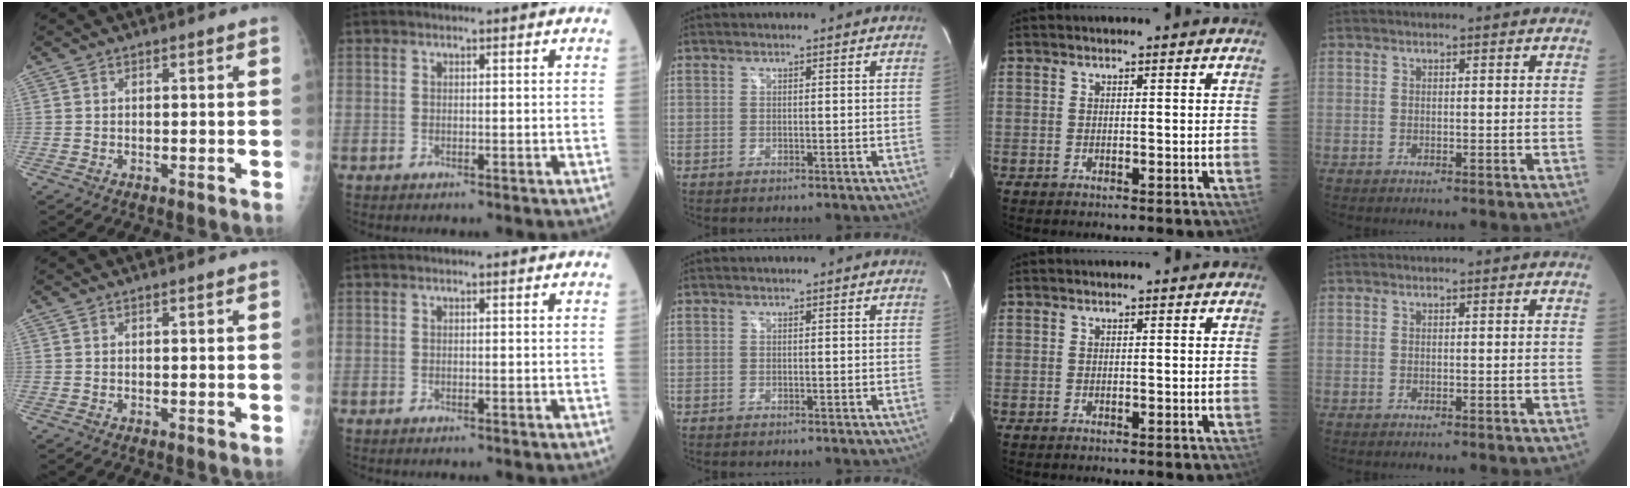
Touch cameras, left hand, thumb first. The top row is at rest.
{}